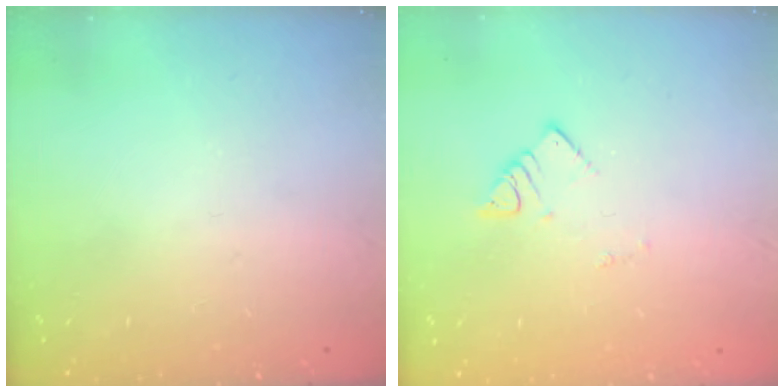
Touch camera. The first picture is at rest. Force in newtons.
{"total": 2.6, "press": 2.6, "slide": 0.1}